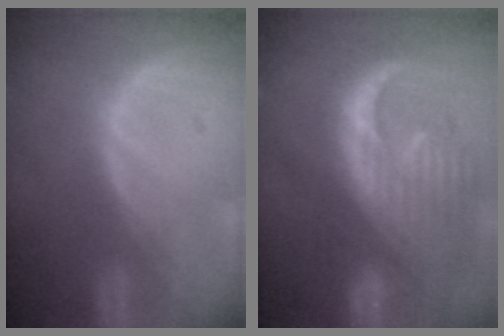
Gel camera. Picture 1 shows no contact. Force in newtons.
{"total": 13.5, "press": 11.6, "slide": 6.9}